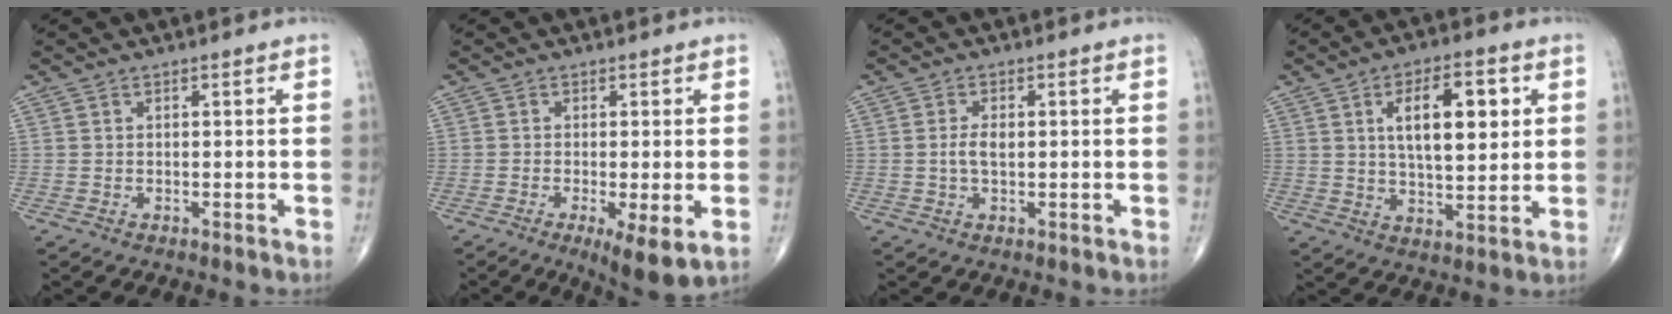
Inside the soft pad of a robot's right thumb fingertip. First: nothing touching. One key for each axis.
{"total": 7.1, "fx": -2.1, "fy": 1.6, "fz": 6.6, "tx": -0.108, "ty": -0.022, "tz": -0.032}
{"total": 3.0, "fx": 0.0, "fy": 1.5, "fz": 2.6, "tx": -0.054, "ty": 0.003, "tz": 0.000}
{"total": 12.7, "fx": 3.4, "fy": 5.6, "fz": 10.8, "tx": -0.150, "ty": -0.010, "tz": 0.057}